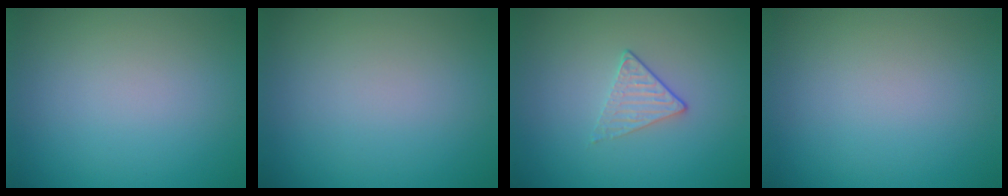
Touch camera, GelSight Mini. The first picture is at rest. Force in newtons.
{"total": 0.0}
{"total": 1.4, "press": 1.1, "slide": 0.9}
{"total": 0.0}